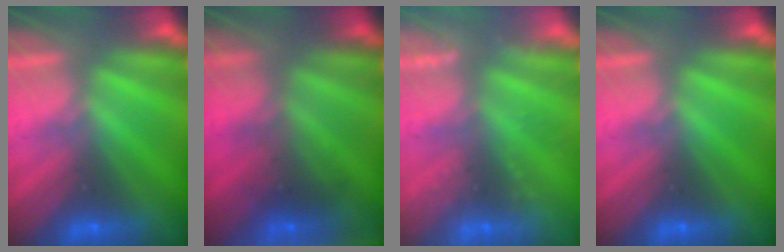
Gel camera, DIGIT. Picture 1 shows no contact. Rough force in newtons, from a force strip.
{"total": 7.1}
{"total": 2.4}
{"total": 0.0}